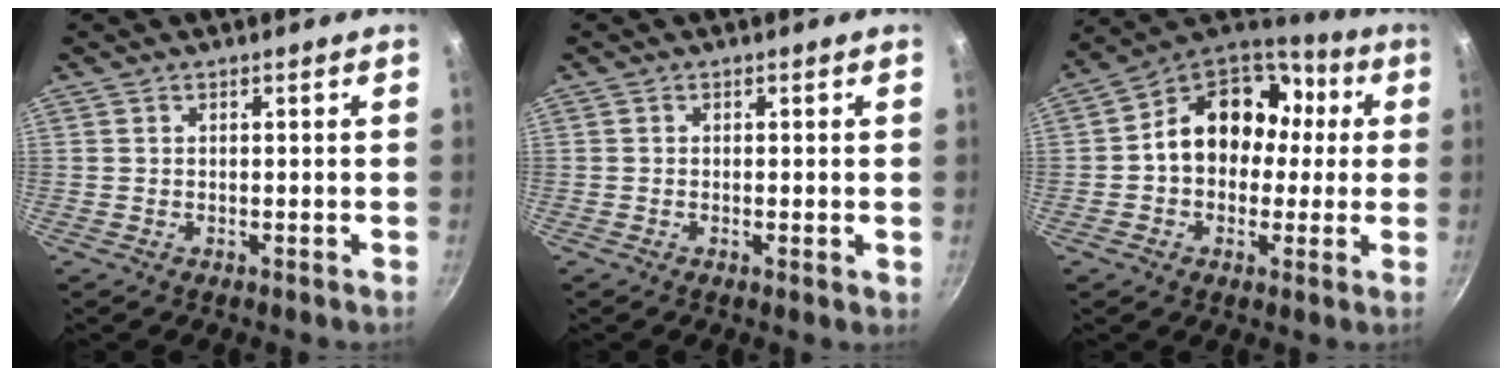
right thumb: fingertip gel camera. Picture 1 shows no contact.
{"total": 1.2, "force": [-0.2, 0.3, 1.1], "torque": [-0.016, -0.002, -0.005]}
{"total": 17.2, "force": [1.2, 13.8, 10.2], "torque": [-0.115, 0.051, 0.007]}